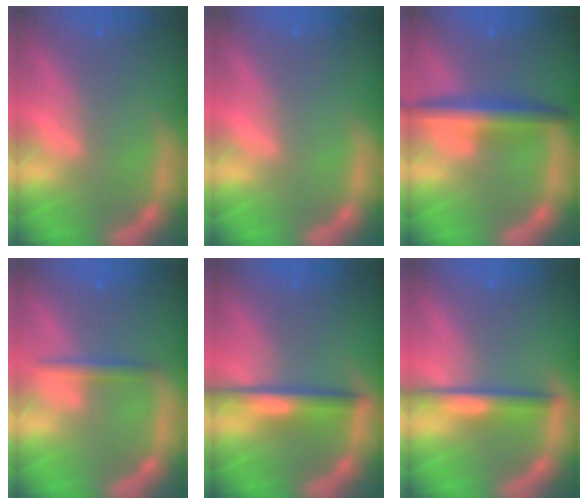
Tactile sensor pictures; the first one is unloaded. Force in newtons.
{"total": 0.0}
{"total": 5.0}
{"total": 1.9}
{"total": 4.0}
{"total": 3.5}